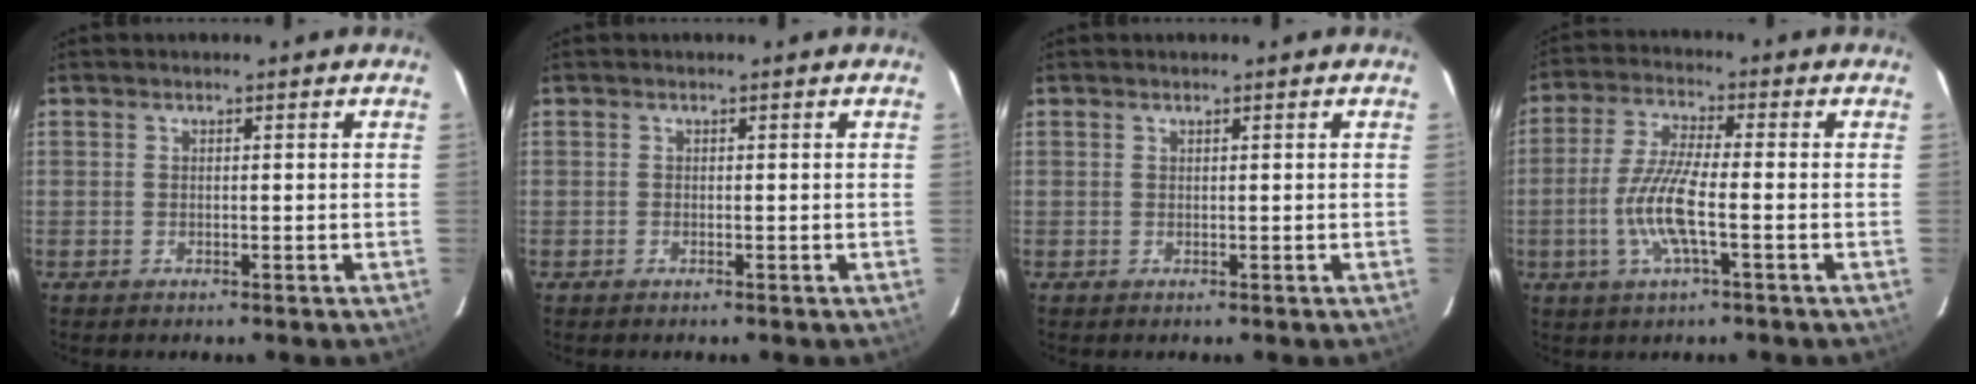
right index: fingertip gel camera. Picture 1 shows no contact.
{"total": 0.0}
{"total": 0.0}
{"total": 9.3, "force": [-2.5, 1.4, 8.8], "torque": [-0.186, -0.003, -0.051]}